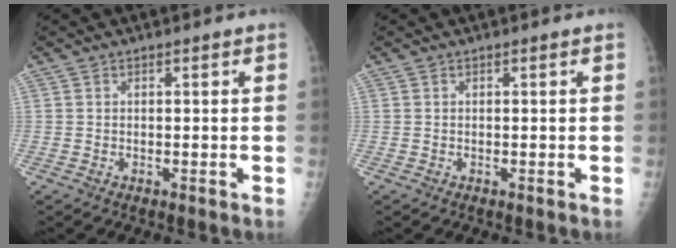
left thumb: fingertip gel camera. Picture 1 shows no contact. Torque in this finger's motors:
{"motor_torque": [0.00, 0.00, -0.05, -0.05, 0.00]}